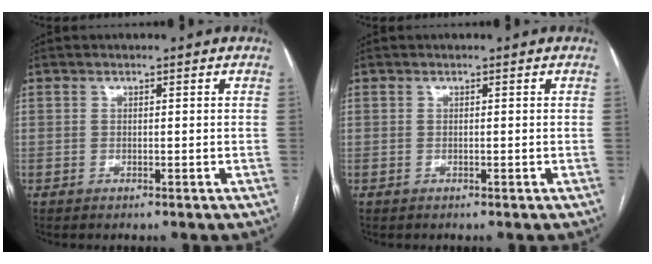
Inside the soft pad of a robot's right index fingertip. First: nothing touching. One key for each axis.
{"total": 0.0}